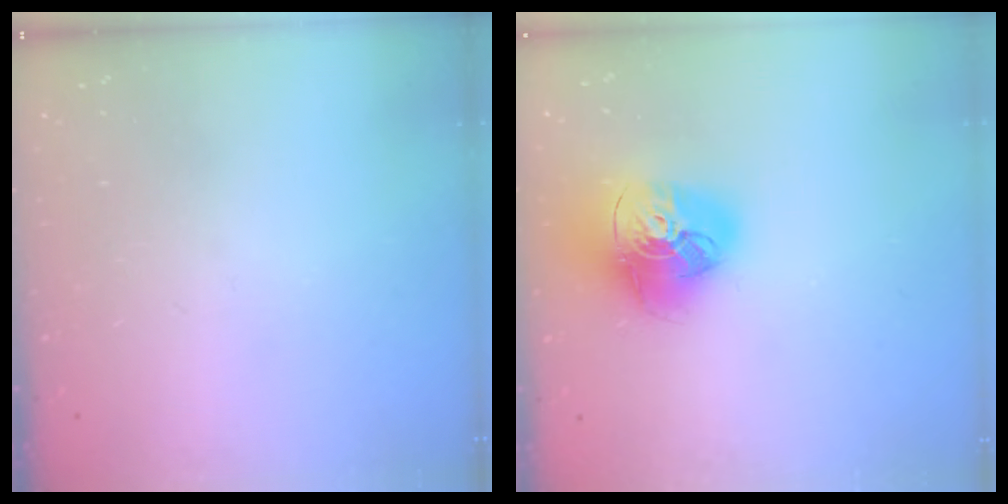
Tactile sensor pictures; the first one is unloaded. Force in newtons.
{"total": 18.0, "press": 17.9, "slide": 2.0}